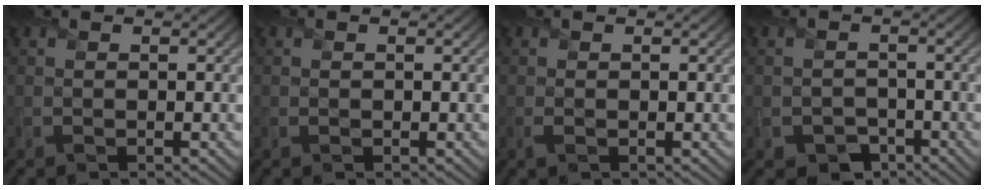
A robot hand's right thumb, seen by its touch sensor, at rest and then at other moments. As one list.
[{"total": 0.0}, {"total": 0.5, "force": [-0.2, 0.3, 0.4], "torque": [-0.012, -0.004, -0.002]}, {"total": 3.3, "force": [-2.1, 2.4, 0.9], "torque": [-0.015, -0.011, -0.037]}]